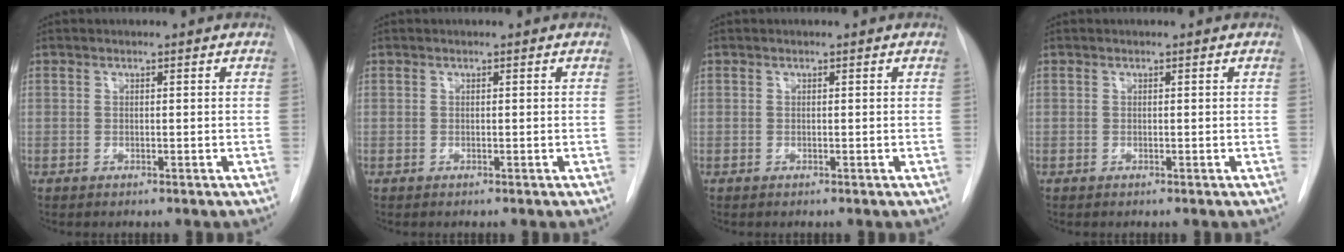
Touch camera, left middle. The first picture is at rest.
{"total": 0.0}
{"total": 0.0}
{"total": 0.0}